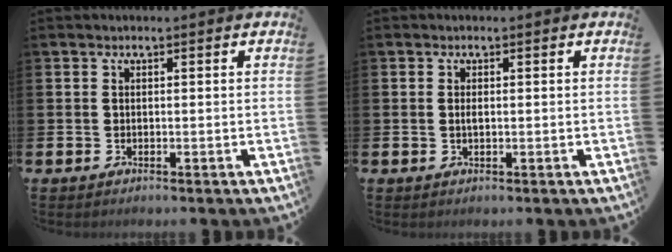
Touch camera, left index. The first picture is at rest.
{"total": 0.7, "force": [0.1, 0.3, 0.6], "torque": [-0.014, 0.002, 0.000]}